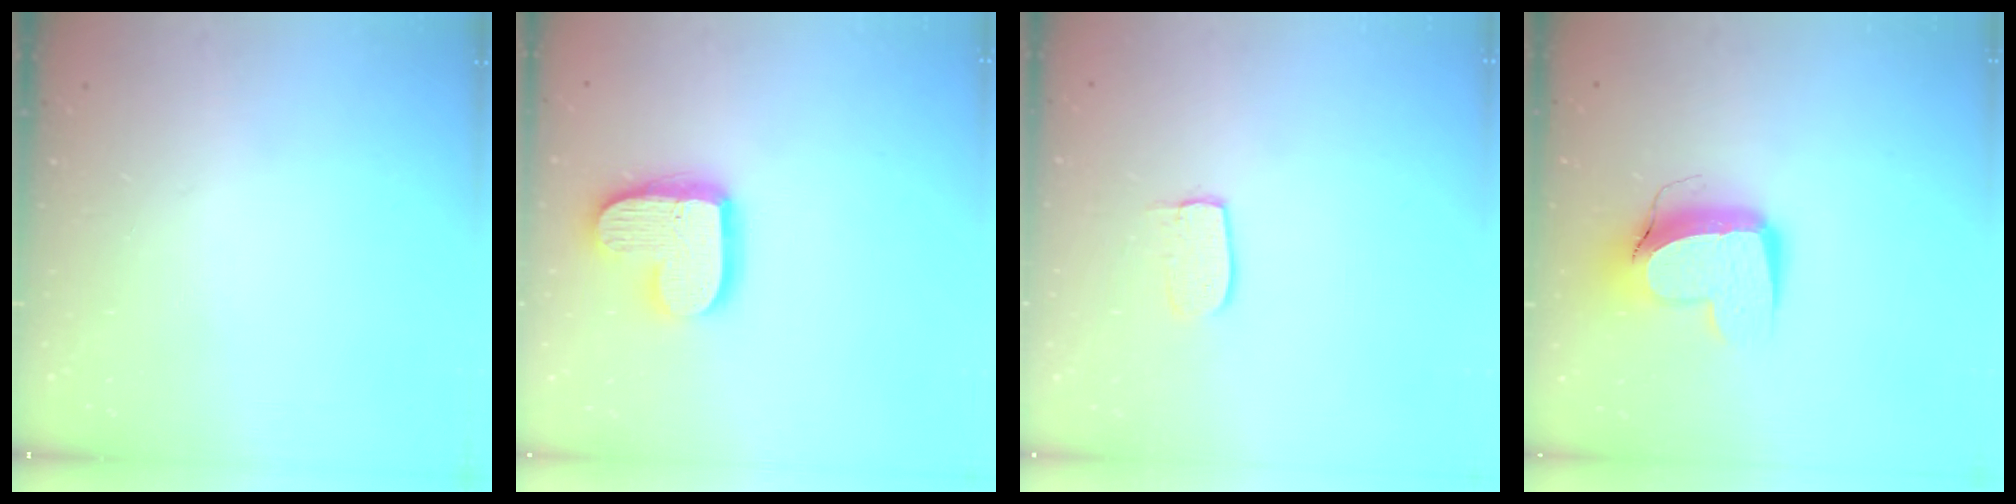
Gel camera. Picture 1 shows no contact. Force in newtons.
{"total": 15.6, "press": 15.5, "slide": 1.3}
{"total": 5.8, "press": 5.8, "slide": 0.4}
{"total": 13.0, "press": 12.9, "slide": 1.7}